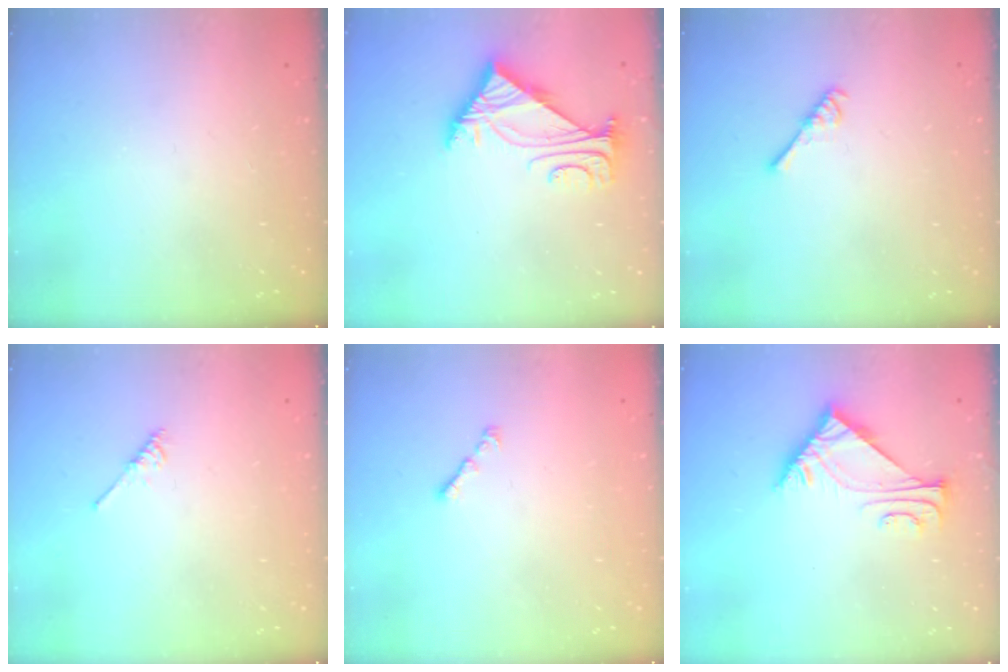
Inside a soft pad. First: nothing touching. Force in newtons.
{"total": 5.0, "press": 4.9, "slide": 1.0}
{"total": 3.8, "press": 3.7, "slide": 0.6}
{"total": 2.1, "press": 2.1, "slide": 0.4}
{"total": 0.9, "press": 0.8, "slide": 0.5}
{"total": 5.5, "press": 5.5, "slide": 0.9}